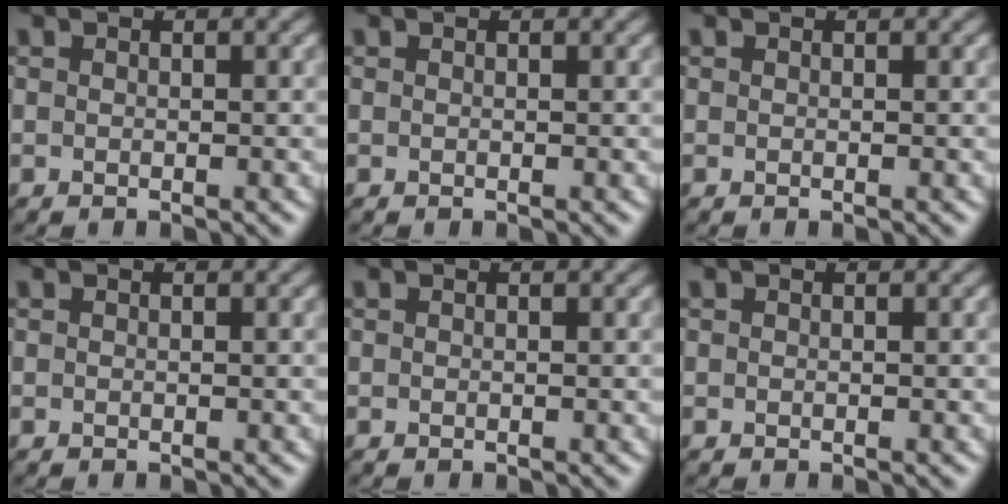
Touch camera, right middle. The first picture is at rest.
{"total": 0.0}
{"total": 0.0}
{"total": 0.0}
{"total": 0.0}
{"total": 0.0}